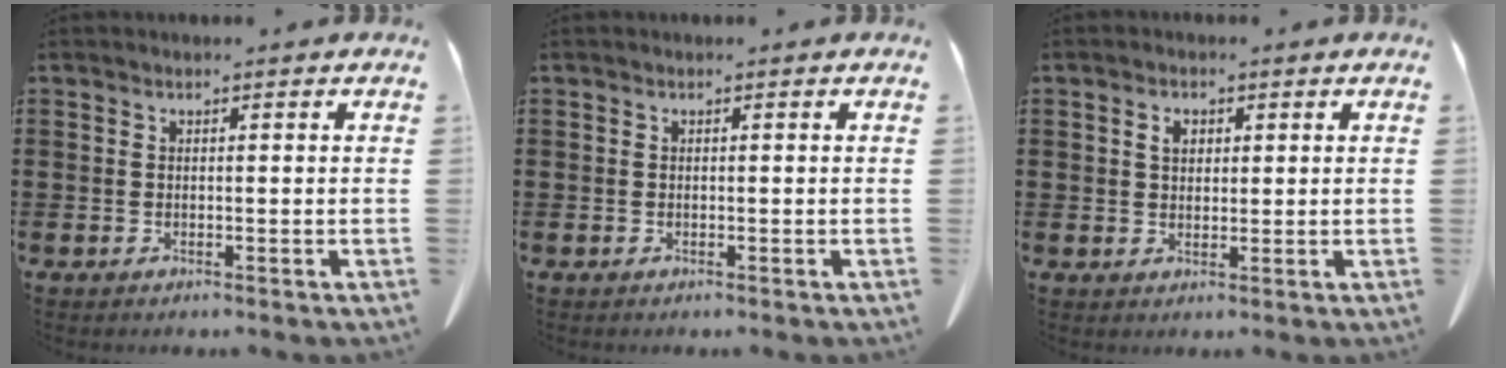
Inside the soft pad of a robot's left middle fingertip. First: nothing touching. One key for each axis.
{"total": 0.0}
{"total": 2.3, "fx": 1.0, "fy": 1.5, "fz": 1.5, "tx": -0.026, "ty": 0.003, "tz": 0.016}